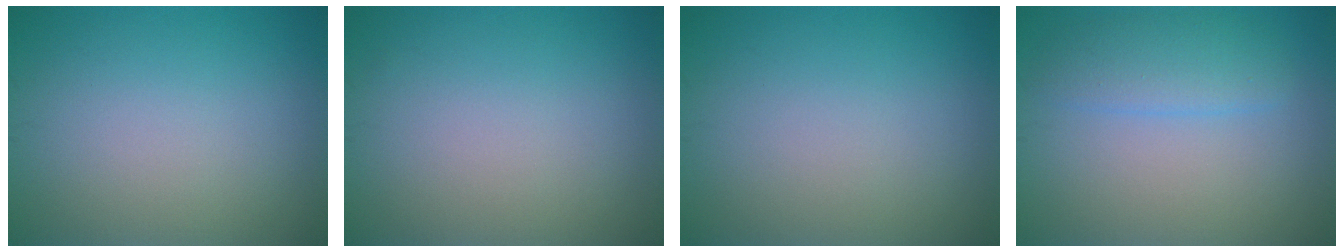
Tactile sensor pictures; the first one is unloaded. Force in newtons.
{"total": 0.0}
{"total": 0.0}
{"total": 2.9, "press": 2.9, "slide": 0.2}